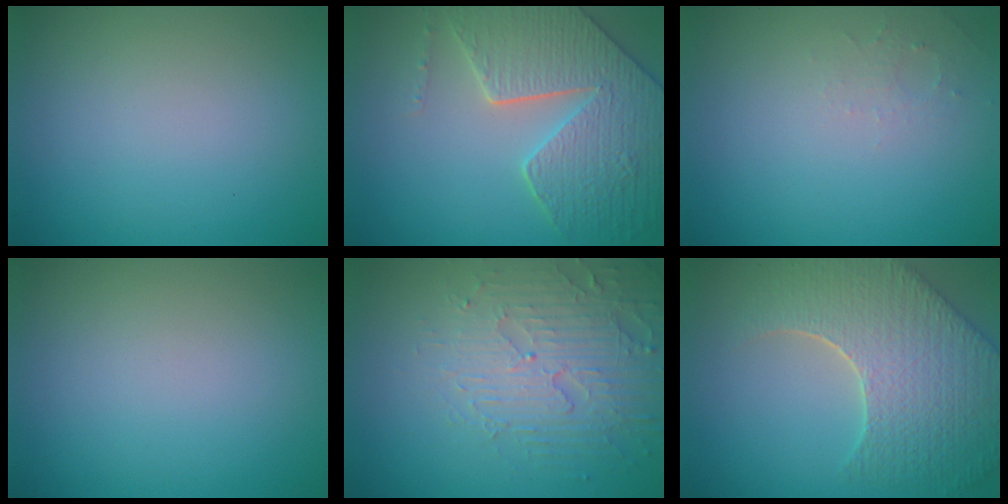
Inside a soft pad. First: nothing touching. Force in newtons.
{"total": 7.3, "press": 6.0, "slide": 4.2}
{"total": 1.2, "press": 1.2, "slide": 0.3}
{"total": 0.0}
{"total": 4.2, "press": 4.2, "slide": 0.6}
{"total": 9.0, "press": 6.4, "slide": 6.4}